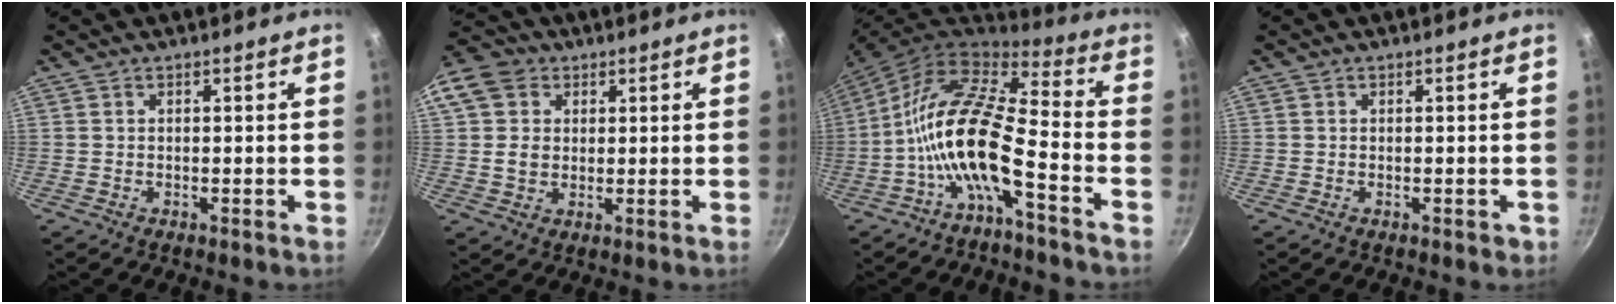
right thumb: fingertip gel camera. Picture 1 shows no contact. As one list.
[{"total": 11.6, "force": [3.4, 9.6, 5.6], "torque": [-0.102, 0.013, 0.053]}, {"total": 15.3, "force": [-5.5, 5.0, 13.4], "torque": [-0.251, 0.060, -0.122]}, {"total": 1.1, "force": [-0.3, 0.8, 0.8], "torque": [-0.005, 0.002, -0.004]}]